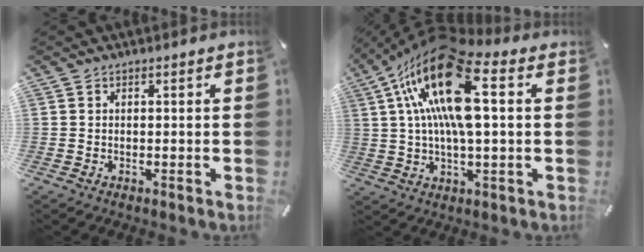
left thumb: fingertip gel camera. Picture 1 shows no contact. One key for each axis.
{"total": 22.3, "fx": 6.6, "fy": 9.0, "fz": 19.3, "tx": -0.382, "ty": -0.012, "tz": 0.102}